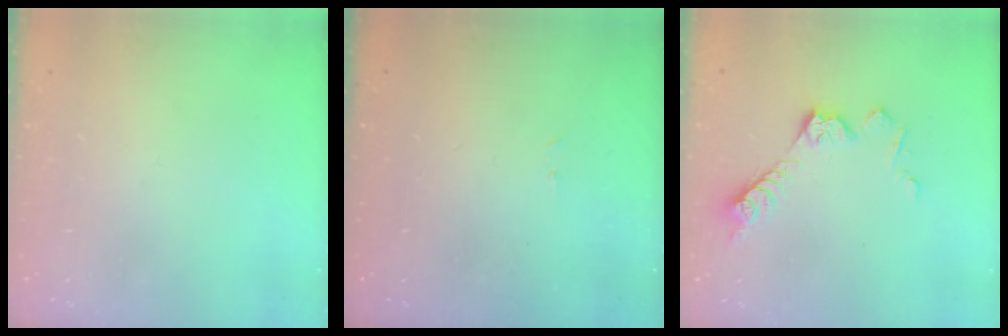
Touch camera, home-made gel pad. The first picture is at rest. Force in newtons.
{"total": 3.0, "press": 2.9, "slide": 0.4}
{"total": 9.3, "press": 9.3, "slide": 0.6}